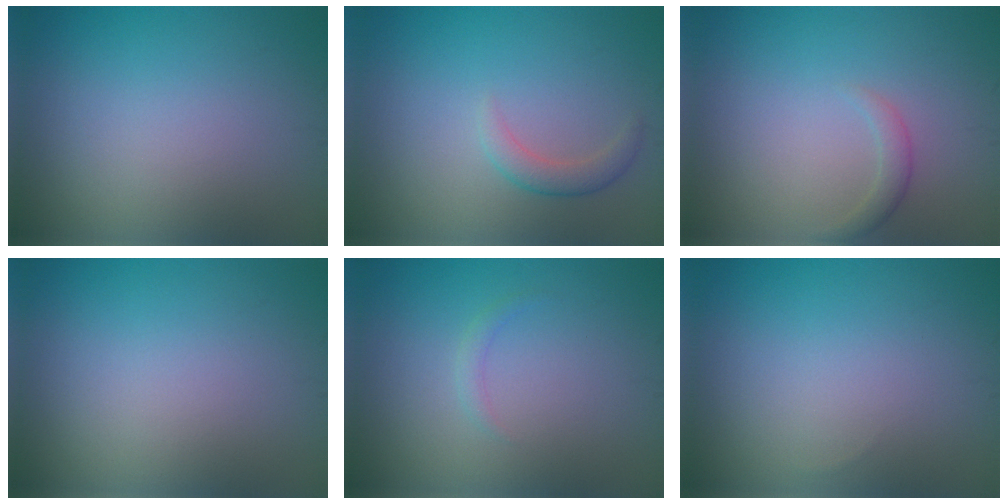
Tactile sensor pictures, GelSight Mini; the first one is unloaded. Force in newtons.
{"total": 1.8, "press": 1.8, "slide": 0.1}
{"total": 1.2, "press": 1.2, "slide": 0.0}
{"total": 0.0}
{"total": 0.8, "press": 0.8, "slide": 0.0}
{"total": 0.0}